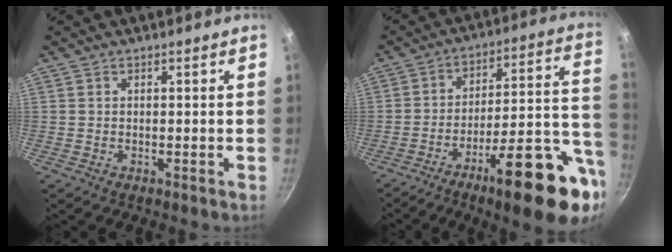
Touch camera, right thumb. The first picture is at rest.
{"total": 22.6, "force": [-9.2, 6.1, 19.7], "torque": [-0.242, 0.036, -0.131]}